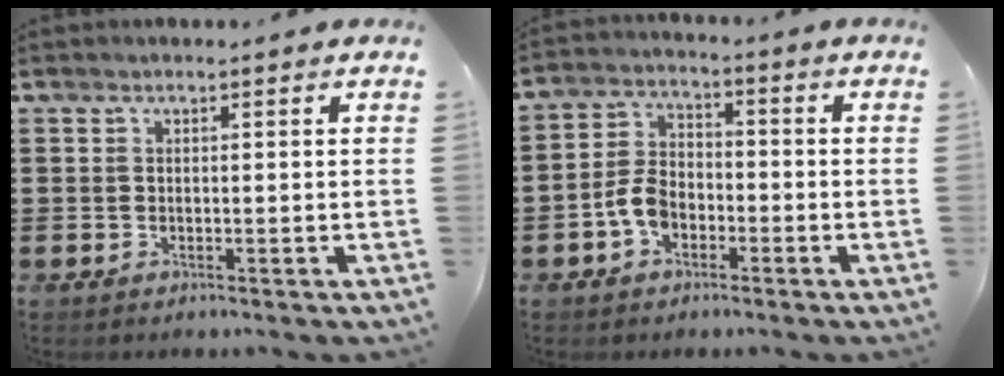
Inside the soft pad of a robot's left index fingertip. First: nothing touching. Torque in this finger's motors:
{"motor_torque": [0.87, 0.24, 0.38, 0.05]}